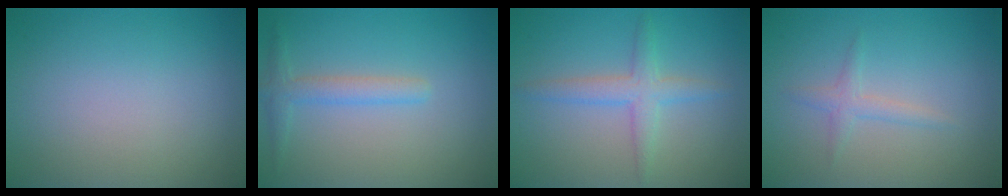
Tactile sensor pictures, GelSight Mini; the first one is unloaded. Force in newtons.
{"total": 2.0, "press": 2.0, "slide": 0.1}
{"total": 2.7, "press": 2.7, "slide": 0.0}
{"total": 1.5, "press": 1.5, "slide": 0.0}